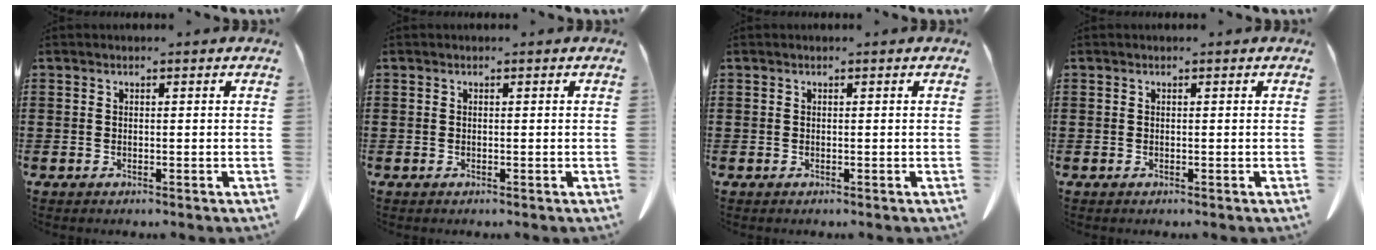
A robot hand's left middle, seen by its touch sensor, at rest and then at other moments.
{"total": 0.0}
{"total": 0.0}
{"total": 0.0}